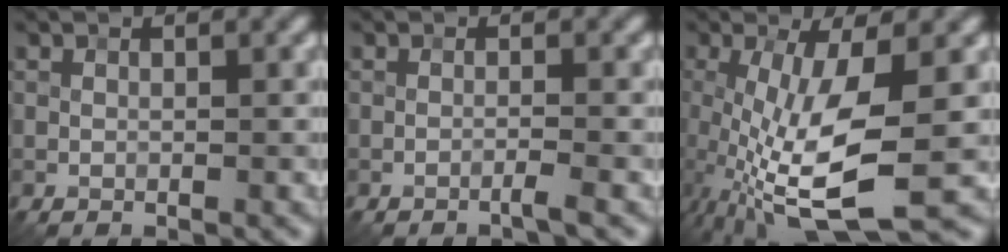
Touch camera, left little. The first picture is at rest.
{"total": 1.1, "force": [-0.8, 0.0, 0.8], "torque": [-0.010, 0.005, -0.020]}
{"total": 10.6, "force": [-2.5, 3.3, 9.8], "torque": [-0.202, -0.025, -0.042]}